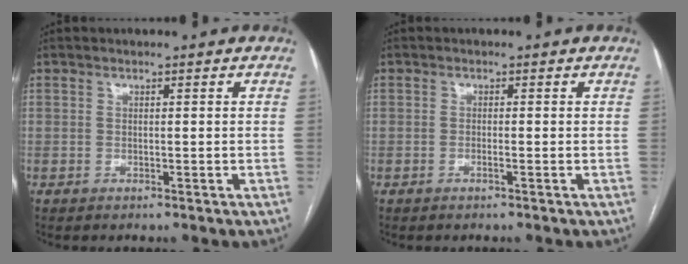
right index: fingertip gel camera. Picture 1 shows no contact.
{"total": 0.7, "force": [-0.3, -0.1, 0.6], "torque": [-0.013, 0.000, -0.005]}